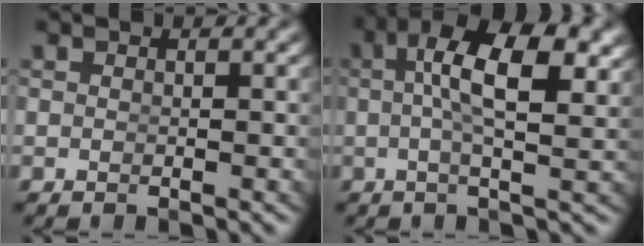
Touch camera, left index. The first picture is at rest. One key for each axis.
{"total": 7.5, "fx": 1.7, "fy": 2.5, "fz": 6.9, "tx": -0.116, "ty": 0.005, "tz": 0.023}